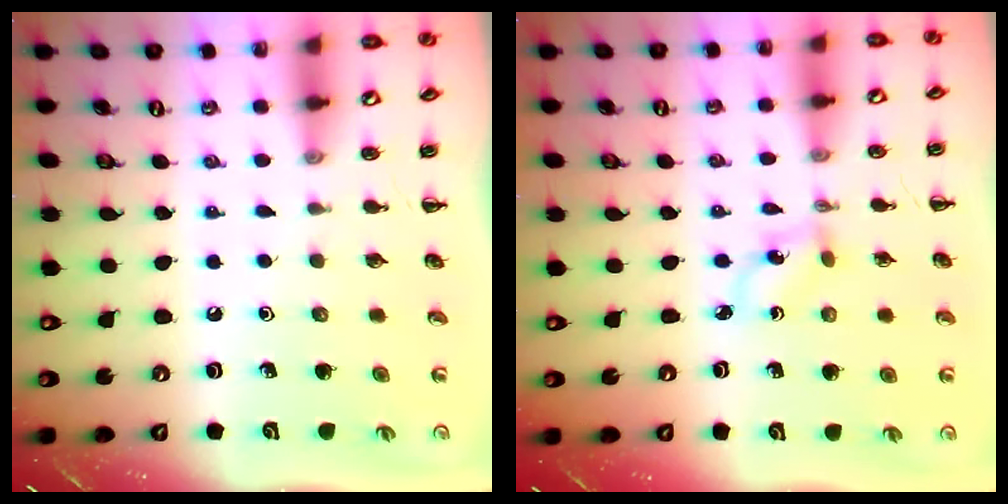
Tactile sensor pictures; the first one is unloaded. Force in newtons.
{"total": 1.2, "press": 1.1, "slide": 0.5}